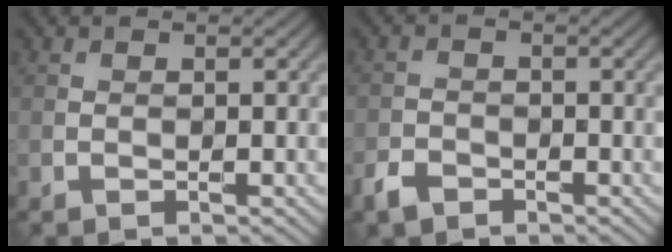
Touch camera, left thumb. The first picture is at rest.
{"total": 2.5, "force": [-1.9, 1.4, 0.9], "torque": [-0.022, -0.003, -0.045]}